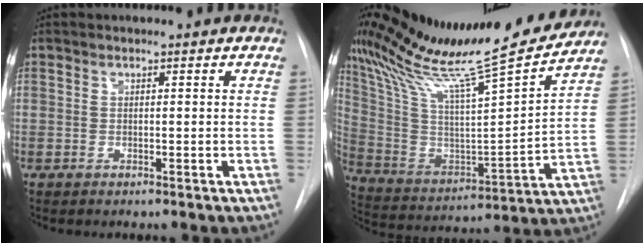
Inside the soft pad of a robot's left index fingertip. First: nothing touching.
{"total": 26.2, "force": [22.1, 1.3, 14.1], "torque": [-0.254, -0.021, 0.355]}